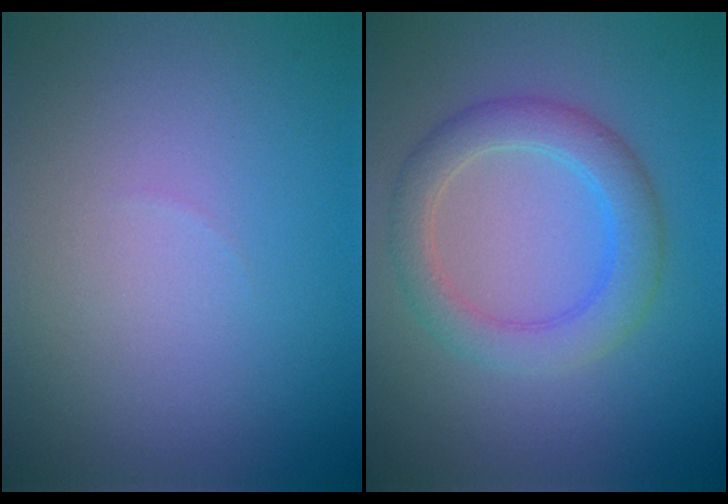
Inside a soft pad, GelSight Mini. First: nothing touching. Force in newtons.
{"total": 4.1, "press": 4.1, "slide": 0.3}